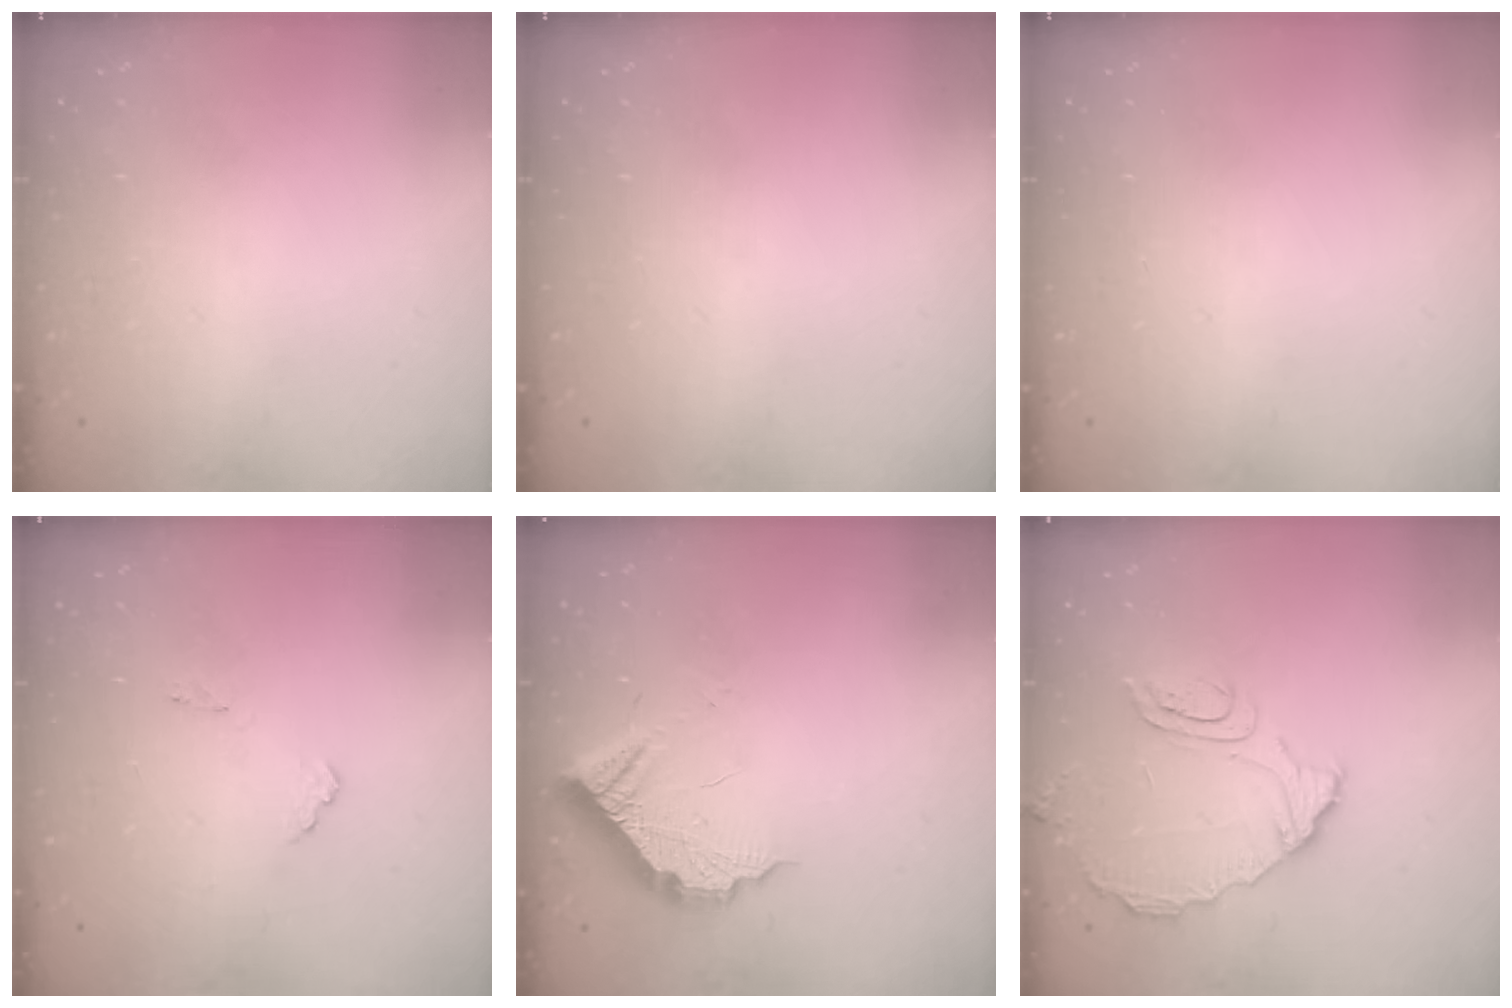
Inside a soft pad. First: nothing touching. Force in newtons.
{"total": 0.0}
{"total": 0.0}
{"total": 6.9, "press": 6.9, "slide": 0.5}
{"total": 10.4, "press": 10.4, "slide": 0.4}
{"total": 9.5, "press": 9.5, "slide": 0.8}